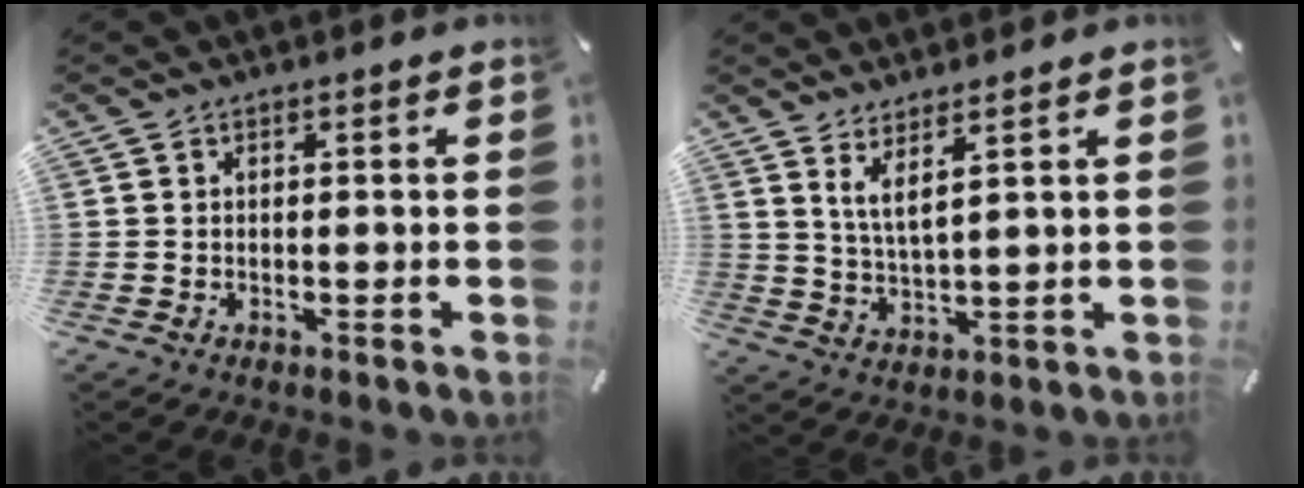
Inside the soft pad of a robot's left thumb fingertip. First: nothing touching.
{"total": 5.1, "force": [3.8, 0.6, 3.5], "torque": [-0.083, -0.015, 0.066]}